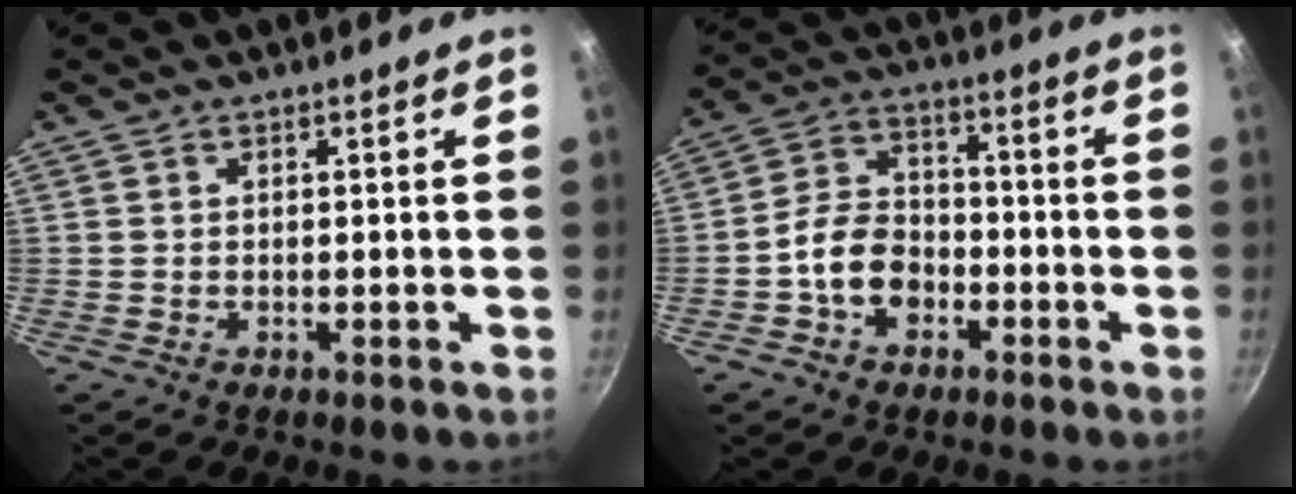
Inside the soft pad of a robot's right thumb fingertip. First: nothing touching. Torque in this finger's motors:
{"motor_torque": [0.72, 0.04, 0.80, -0.83, -0.09]}